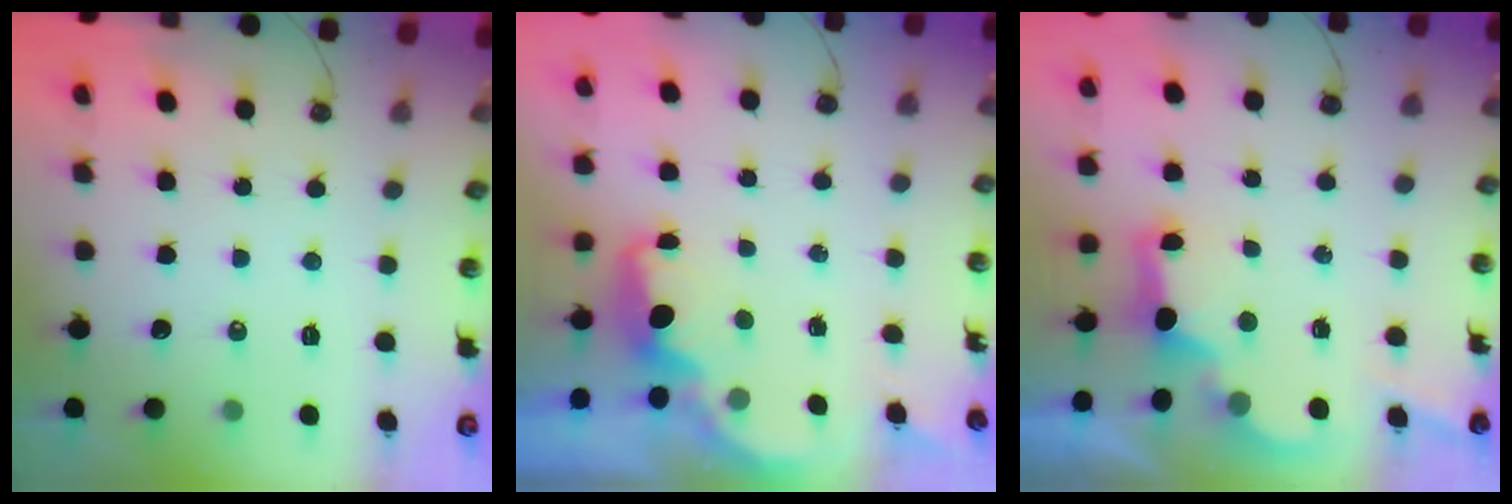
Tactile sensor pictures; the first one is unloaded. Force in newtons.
{"total": 2.1, "press": 2.0, "slide": 0.7}
{"total": 2.9, "press": 2.8, "slide": 0.9}